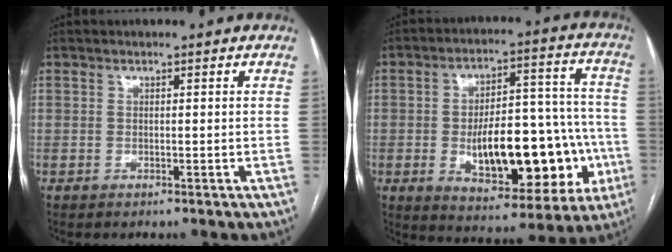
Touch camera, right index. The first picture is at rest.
{"total": 20.5, "force": [-4.6, 8.9, 17.9], "torque": [-0.233, 0.031, -0.044]}